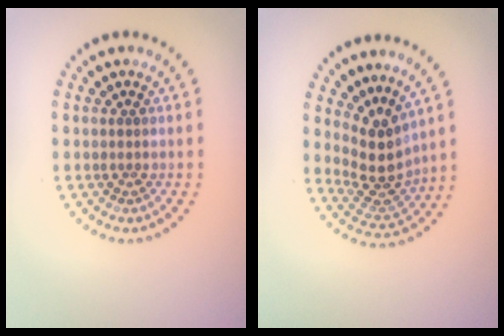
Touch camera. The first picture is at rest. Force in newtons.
{"total": 3.9, "press": 2.9, "slide": 2.6}